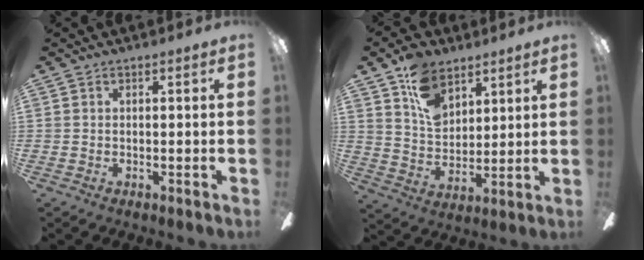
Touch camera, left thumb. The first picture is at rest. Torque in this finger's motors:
{"motor_torque": [1.47, 0.80, 0.99, -0.53, 0.06]}